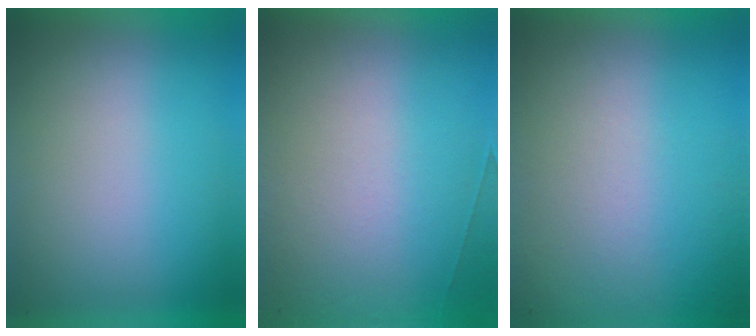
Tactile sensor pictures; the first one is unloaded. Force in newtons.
{"total": 6.8}
{"total": 6.0}